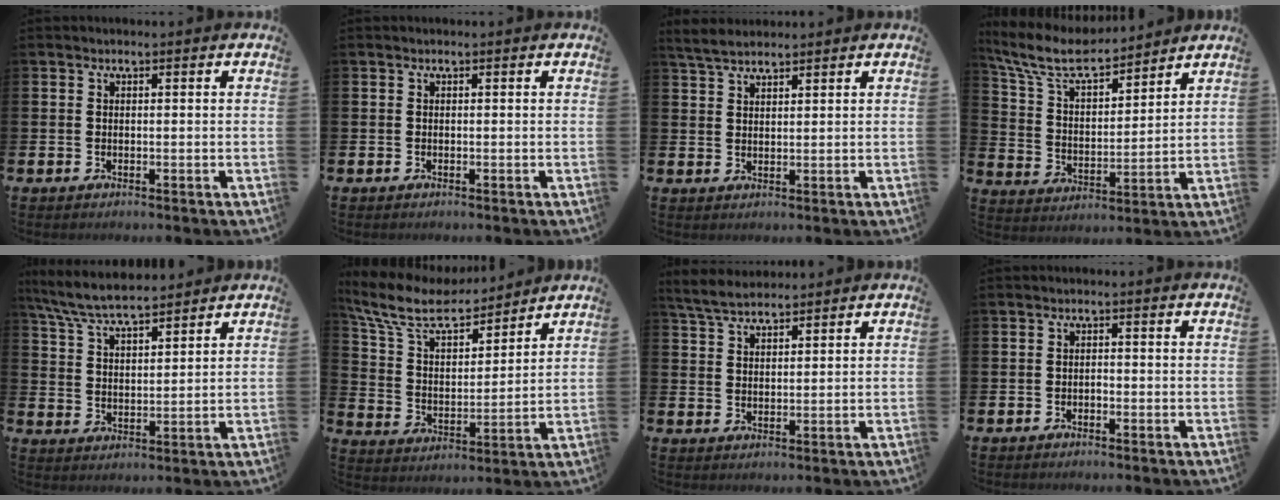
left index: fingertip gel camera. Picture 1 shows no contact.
{"total": 0.0}
{"total": 3.3, "force": [3.1, 0.7, 1.0], "torque": [-0.025, -0.006, 0.057]}
{"total": 8.8, "force": [7.8, 2.1, 3.4], "torque": [-0.106, -0.043, 0.139]}
{"total": 7.1, "force": [6.7, 0.9, 2.2], "torque": [-0.071, -0.028, 0.121]}
{"total": 10.3, "force": [8.9, 3.0, 4.1], "torque": [-0.125, -0.049, 0.159]}
{"total": 4.5, "force": [4.2, 0.8, 1.3], "torque": [-0.042, -0.010, 0.080]}
{"total": 0.7, "force": [-0.6, 0.4, 0.2], "torque": [-0.004, -0.001, -0.012]}